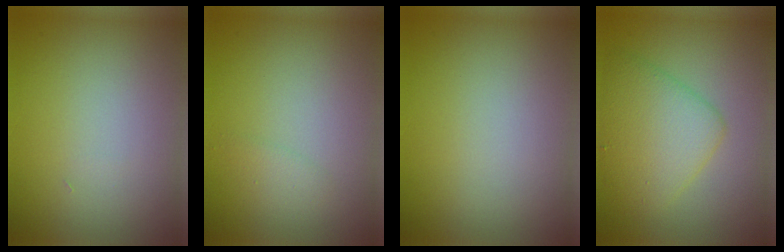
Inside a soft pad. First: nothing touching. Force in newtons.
{"total": 0.9, "press": 0.9, "slide": 0.1}
{"total": 0.0}
{"total": 4.8, "press": 4.8, "slide": 0.2}